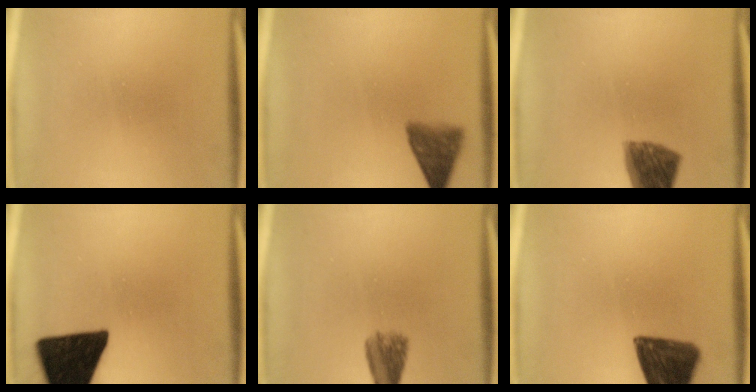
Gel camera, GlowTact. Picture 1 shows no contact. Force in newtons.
{"total": 5.2}
{"total": 8.8}
{"total": 18.6}
{"total": 4.0}
{"total": 12.7}